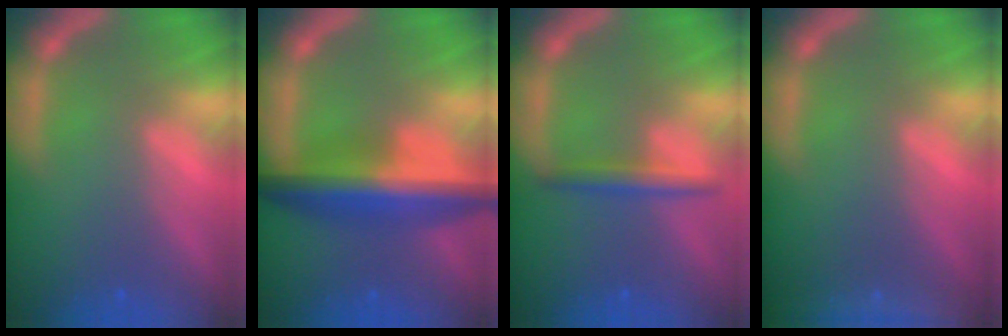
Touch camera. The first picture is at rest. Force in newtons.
{"total": 8.0}
{"total": 2.5}
{"total": 9.5}